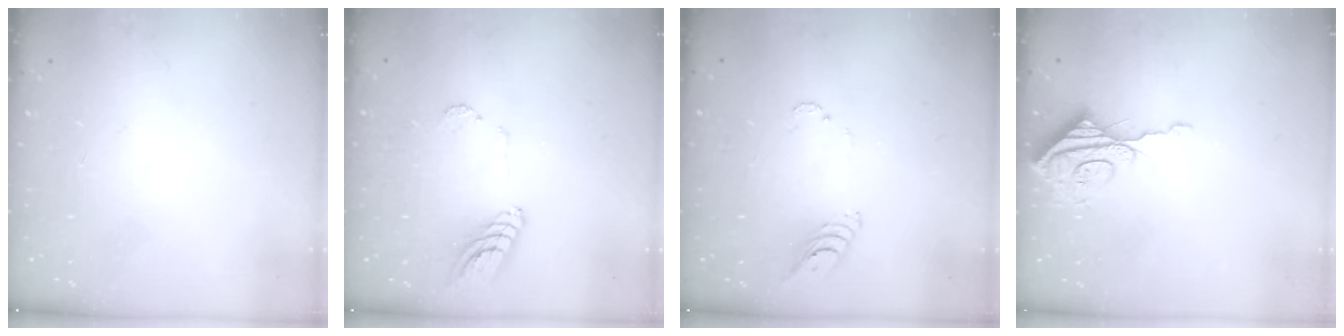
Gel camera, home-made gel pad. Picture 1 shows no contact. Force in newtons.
{"total": 10.0, "press": 9.9, "slide": 1.0}
{"total": 4.7, "press": 4.7, "slide": 0.5}
{"total": 10.5, "press": 10.5, "slide": 0.8}